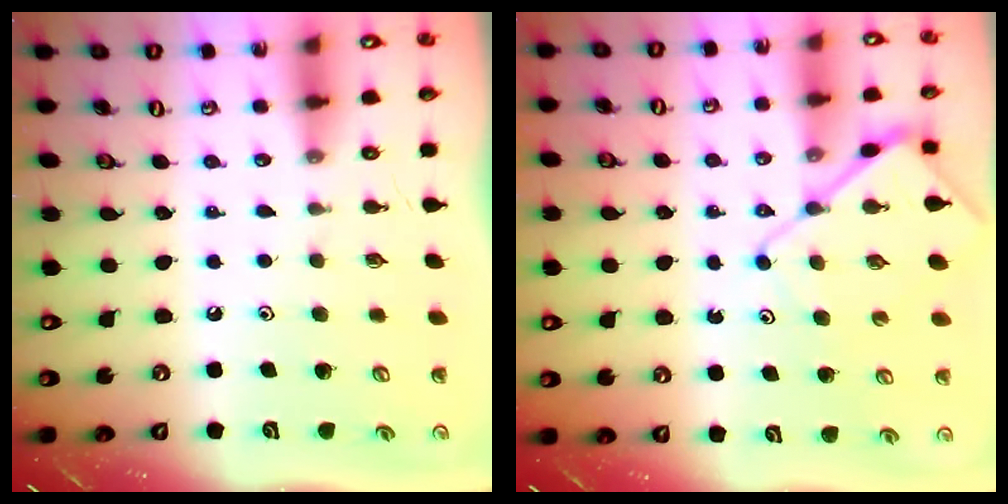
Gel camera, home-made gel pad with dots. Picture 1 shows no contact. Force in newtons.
{"total": 9.3, "press": 9.3, "slide": 0.9}